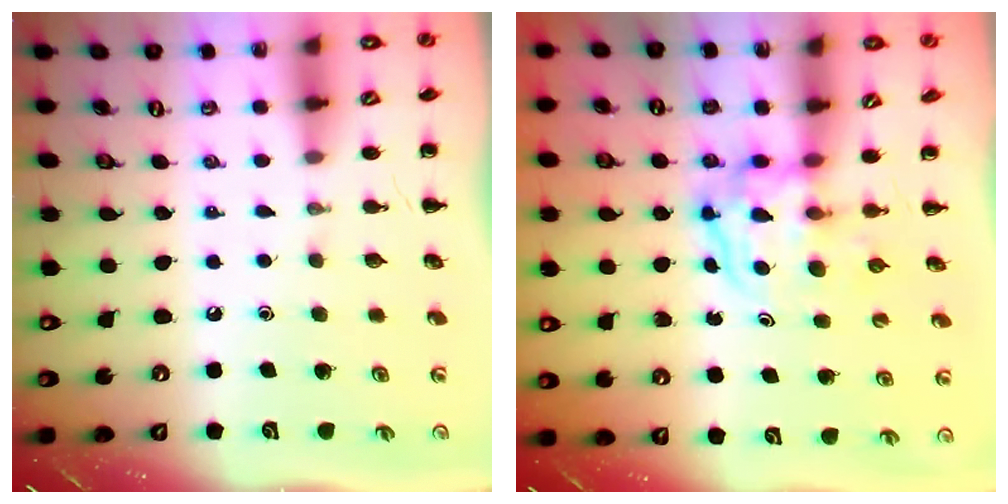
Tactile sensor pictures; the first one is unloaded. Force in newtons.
{"total": 3.8, "press": 3.8, "slide": 0.4}